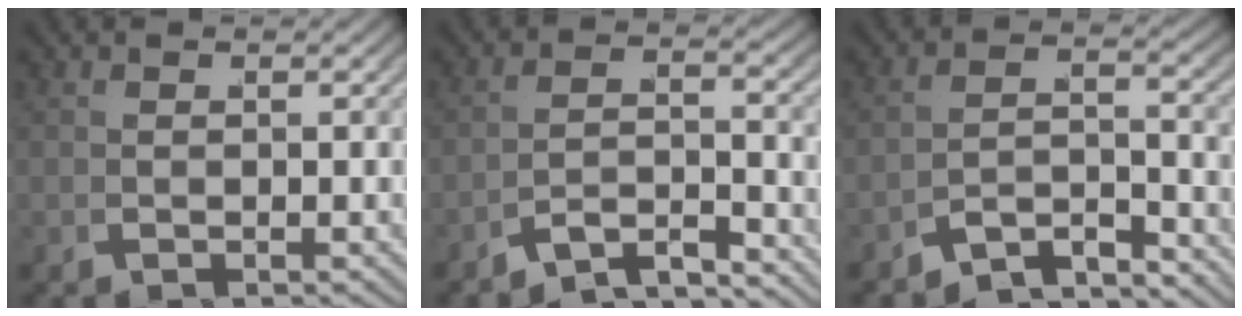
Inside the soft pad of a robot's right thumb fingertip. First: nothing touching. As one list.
[{"total": 5.1, "force": [-3.6, 2.1, 2.9], "torque": [-0.048, -0.015, -0.057]}, {"total": 5.9, "force": [-4.0, 2.6, 3.4], "torque": [-0.057, -0.020, -0.062]}]